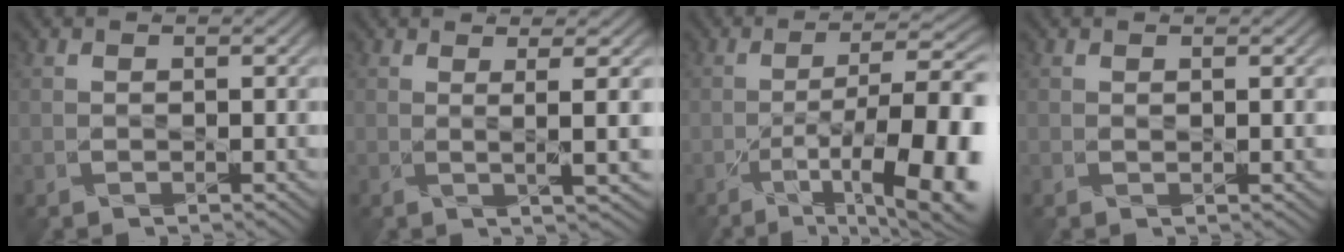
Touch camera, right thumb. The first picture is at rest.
{"total": 3.4, "force": [0.5, 0.0, 3.4], "torque": [-0.061, 0.000, 0.009]}
{"total": 15.4, "force": [-7.0, 4.4, 13.0], "torque": [-0.185, -0.006, -0.103]}
{"total": 0.7, "force": [0.2, 0.0, 0.6], "torque": [-0.018, 0.001, 0.004]}